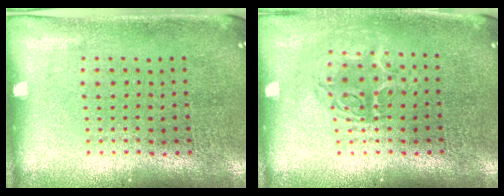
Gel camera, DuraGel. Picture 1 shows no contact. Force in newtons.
{"total": 1.5, "press": 1.2, "slide": 0.8}